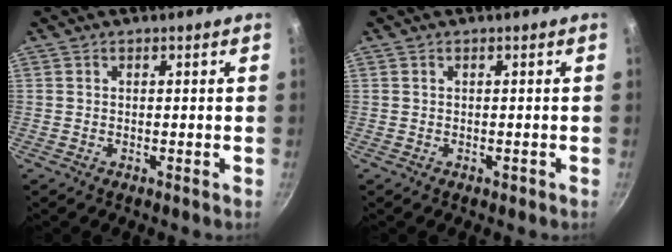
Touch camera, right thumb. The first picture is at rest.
{"total": 0.5, "force": [-0.2, 0.4, 0.3], "torque": [0.002, 0.001, -0.002]}